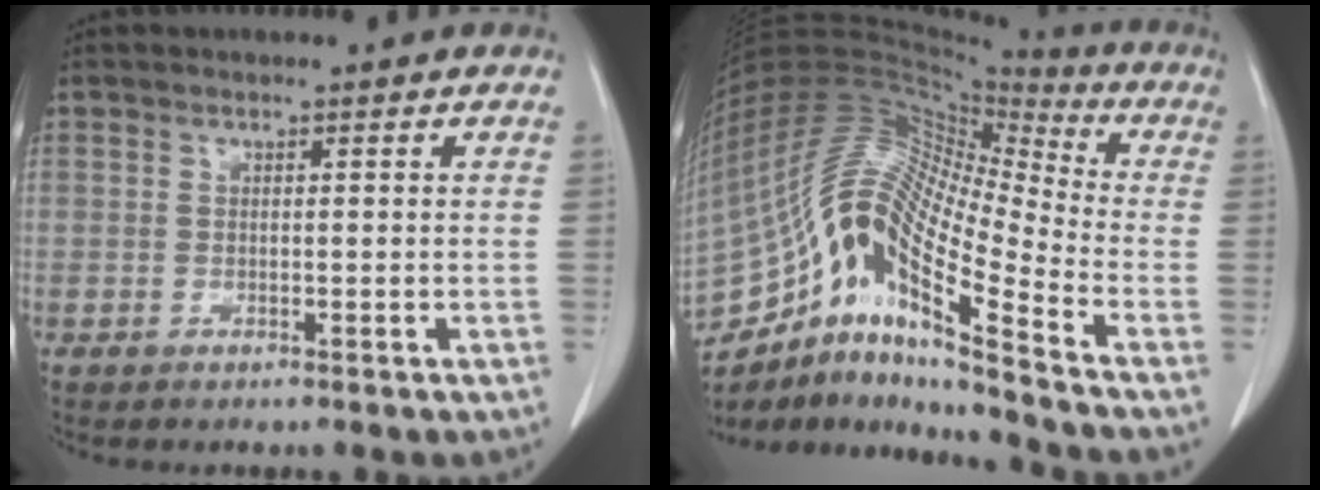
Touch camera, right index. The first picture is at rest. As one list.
[{"total": 18.9, "force": [-12.1, 2.4, 14.3], "torque": [-0.285, 0.022, -0.219]}]